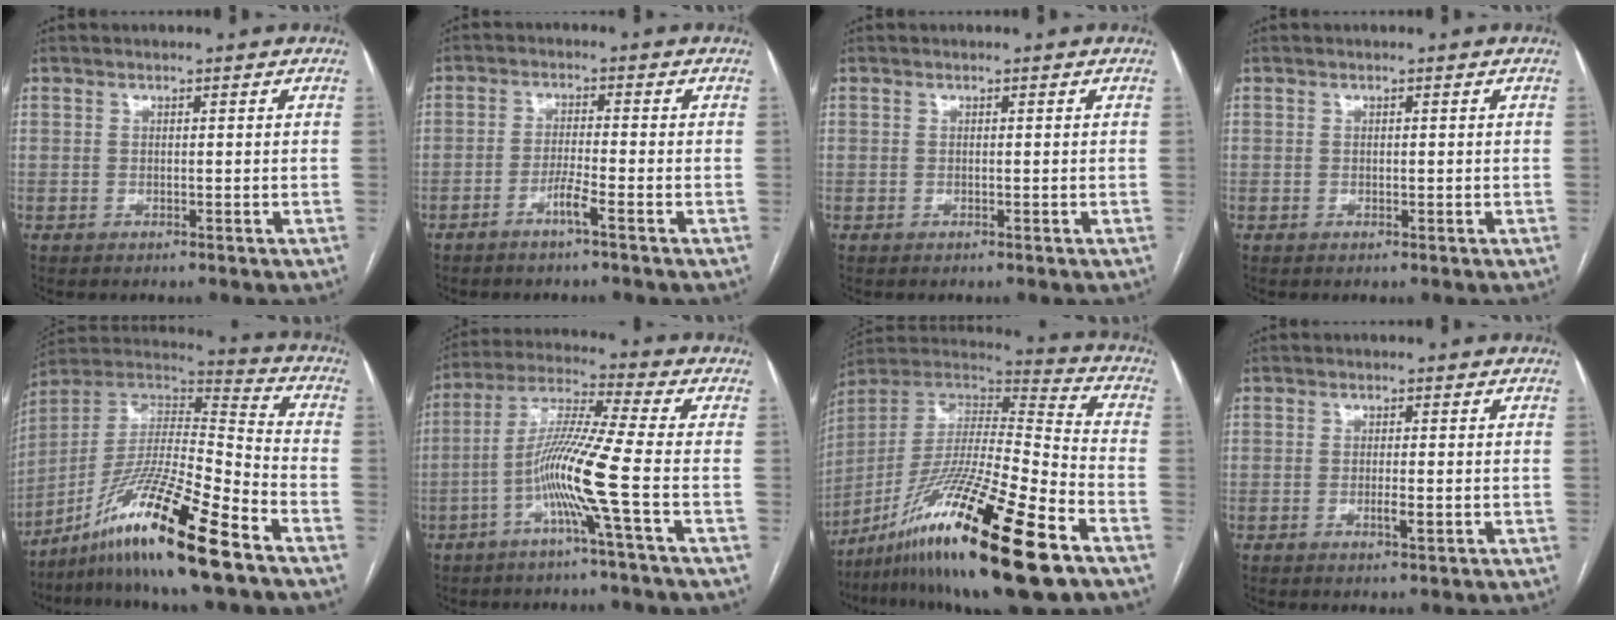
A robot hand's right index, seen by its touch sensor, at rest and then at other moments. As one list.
[{"total": 3.1, "force": [-1.9, -0.4, 2.4], "torque": [-0.049, -0.003, -0.040]}, {"total": 0.0}, {"total": 0.0}, {"total": 18.1, "force": [-11.7, 0.3, 13.8], "torque": [-0.271, -0.012, -0.213]}, {"total": 10.7, "force": [-3.6, -2.0, 9.8], "torque": [-0.194, 0.003, -0.075]}, {"total": 25.9, "force": [-14.7, 2.2, 21.2], "torque": [-0.369, -0.032, -0.259]}, {"total": 2.0, "force": [-0.6, 0.2, 1.9], "torque": [-0.036, -0.004, -0.009]}]